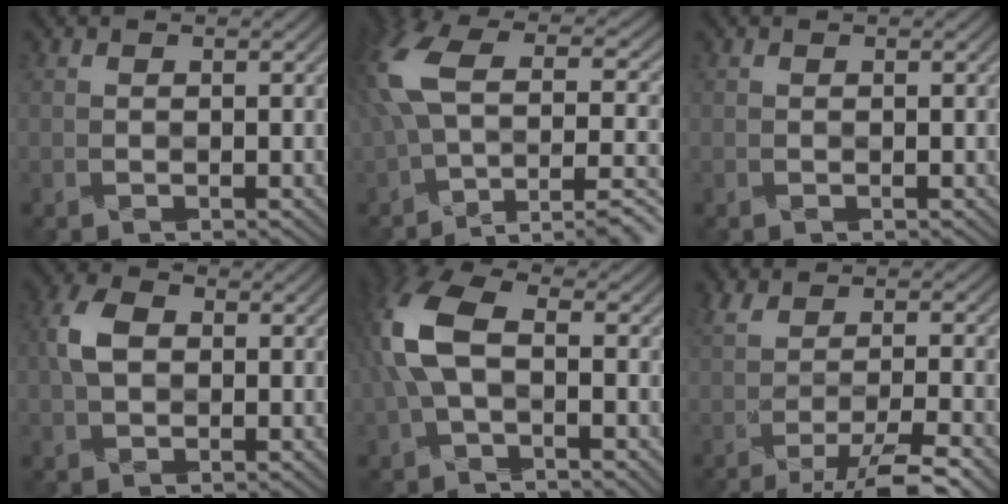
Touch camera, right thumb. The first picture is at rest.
{"total": 14.1, "force": [-2.6, 6.4, 12.2], "torque": [-0.257, 0.011, -0.029]}
{"total": 0.0}
{"total": 3.8, "force": [0.8, 2.5, 2.7], "torque": [-0.062, 0.014, 0.004]}
{"total": 8.1, "force": [-0.2, 3.7, 7.2], "torque": [-0.179, 0.022, -0.016]}
{"total": 6.2, "force": [-3.1, 0.8, 5.4], "torque": [-0.081, 0.010, -0.059]}